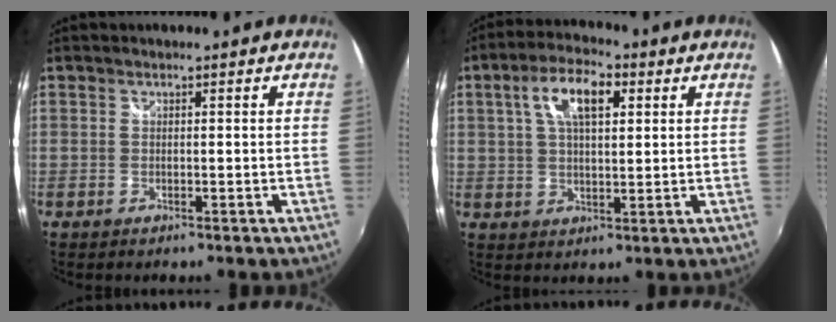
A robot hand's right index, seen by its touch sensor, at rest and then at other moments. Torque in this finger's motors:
{"motor_torque": [0.42, 0.31, 0.22, 0.12]}